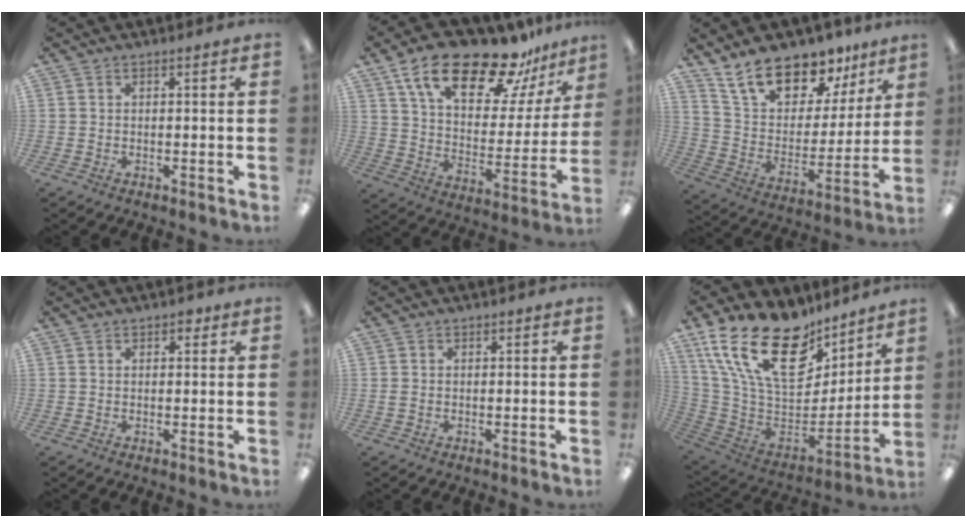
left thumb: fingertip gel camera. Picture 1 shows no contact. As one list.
[{"total": 22.7, "force": [16.5, 8.8, 12.8], "torque": [-0.222, -0.097, 0.284]}, {"total": 17.6, "force": [13.8, 8.3, 7.2], "torque": [-0.132, -0.095, 0.249]}, {"total": 1.7, "force": [1.0, 1.1, 0.7], "torque": [-0.008, 0.001, 0.016]}, {"total": 0.7, "force": [0.0, 0.5, 0.4], "torque": [-0.009, 0.003, 0.000]}, {"total": 25.4, "force": [15.0, 13.6, 15.3], "torque": [-0.281, -0.098, 0.276]}]